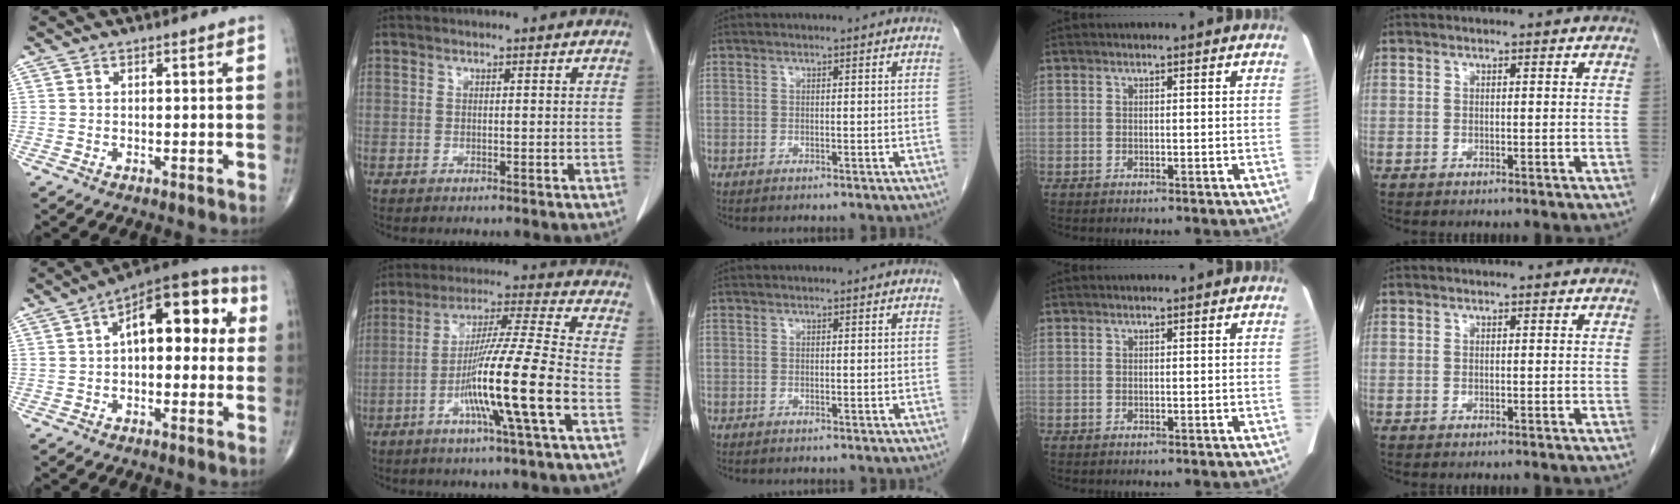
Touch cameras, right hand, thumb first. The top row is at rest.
{"thumb": {"total": 15.5, "force": [2.6, 7.9, 13.0], "torque": [-0.151, 0.042, 0.028]}, "index": {"total": 14.8, "force": [-5.3, -1.5, 13.8], "torque": [-0.251, -0.006, -0.100]}}